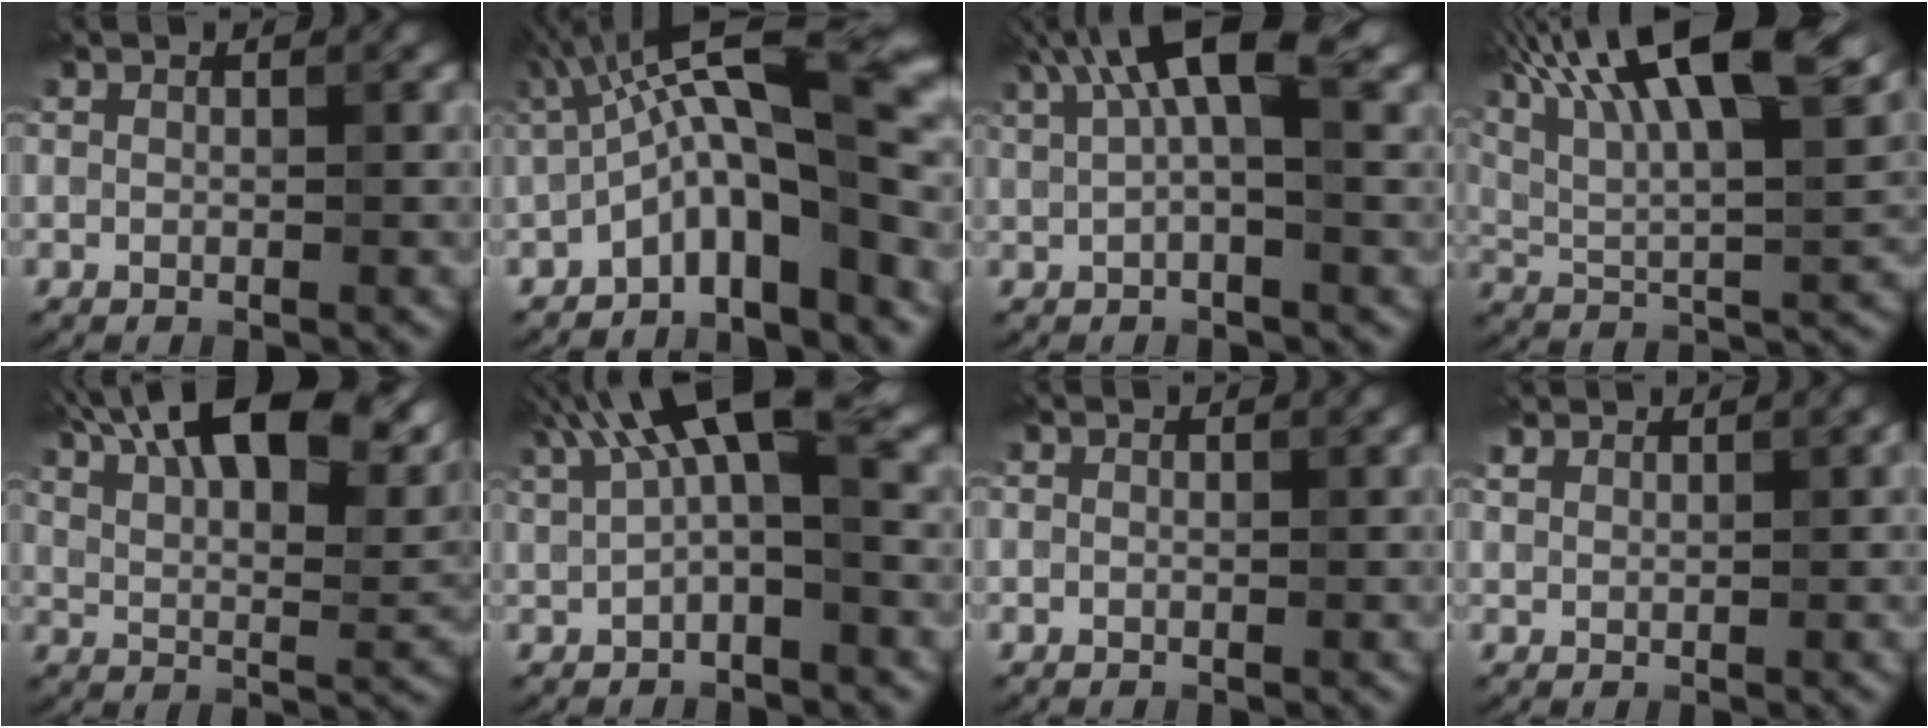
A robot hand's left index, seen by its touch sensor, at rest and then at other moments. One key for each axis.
{"total": 10.1, "fx": -1.3, "fy": 2.8, "fz": 9.6, "tx": -0.142, "ty": 0.027, "tz": -0.035}
{"total": 6.5, "fx": 2.9, "fy": 1.7, "fz": 5.5, "tx": -0.095, "ty": 0.011, "tz": 0.043}
{"total": 16.9, "fx": 9.5, "fy": 5.2, "fz": 13.0, "tx": -0.219, "ty": 0.025, "tz": 0.146}
{"total": 15.6, "fx": 9.1, "fy": 5.8, "fz": 11.2, "tx": -0.163, "ty": 0.028, "tz": 0.146}
{"total": 7.2, "fx": 2.7, "fy": 2.3, "fz": 6.3, "tx": -0.107, "ty": 0.015, "tz": 0.038}
{"total": 0.0}
{"total": 1.7, "fx": 1.6, "fy": 0.5, "fz": 0.4, "tx": -0.011, "ty": 0.008, "tz": 0.035}